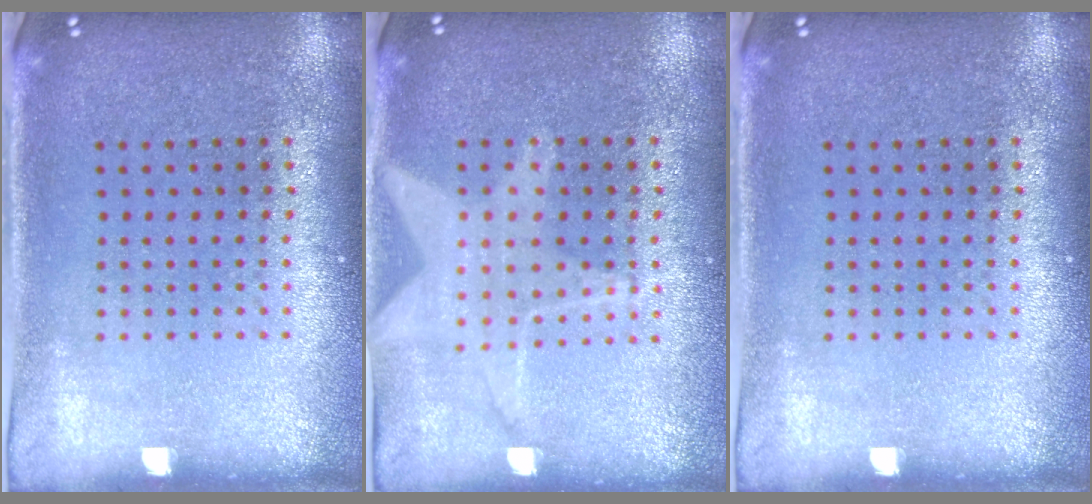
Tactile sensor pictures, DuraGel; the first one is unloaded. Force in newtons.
{"total": 1.4, "press": 1.3, "slide": 0.3}
{"total": 0.0}